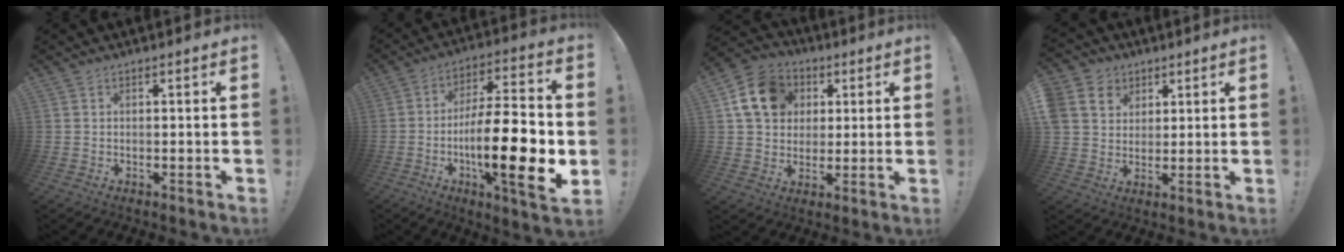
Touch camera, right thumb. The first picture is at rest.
{"total": 23.1, "force": [-5.5, 5.8, 21.7], "torque": [-0.370, 0.020, -0.088]}
{"total": 14.5, "force": [4.9, 11.7, 7.0], "torque": [-0.097, -0.009, 0.100]}
{"total": 8.7, "force": [3.7, 7.5, 2.6], "torque": [-0.049, -0.022, 0.074]}